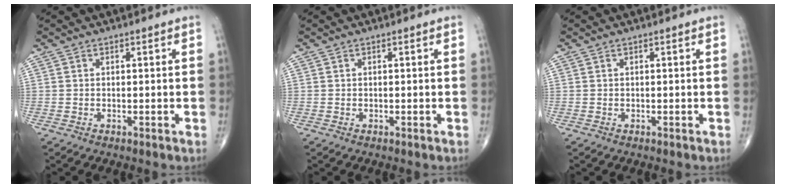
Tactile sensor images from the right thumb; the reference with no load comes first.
{"total": 0.0}
{"total": 0.0}